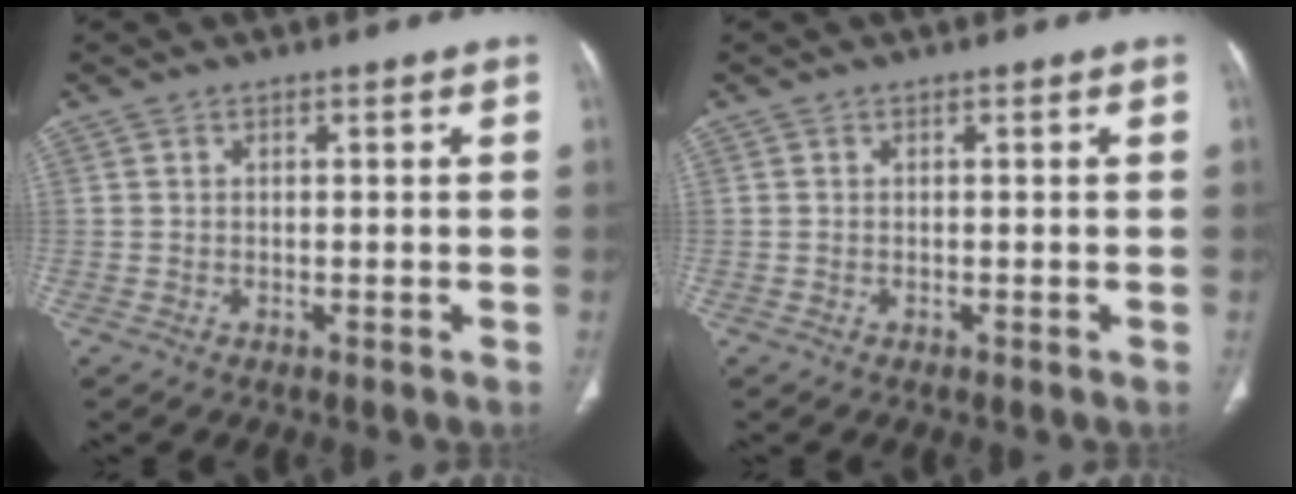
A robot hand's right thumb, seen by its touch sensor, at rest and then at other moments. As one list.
[{"total": 0.0}]